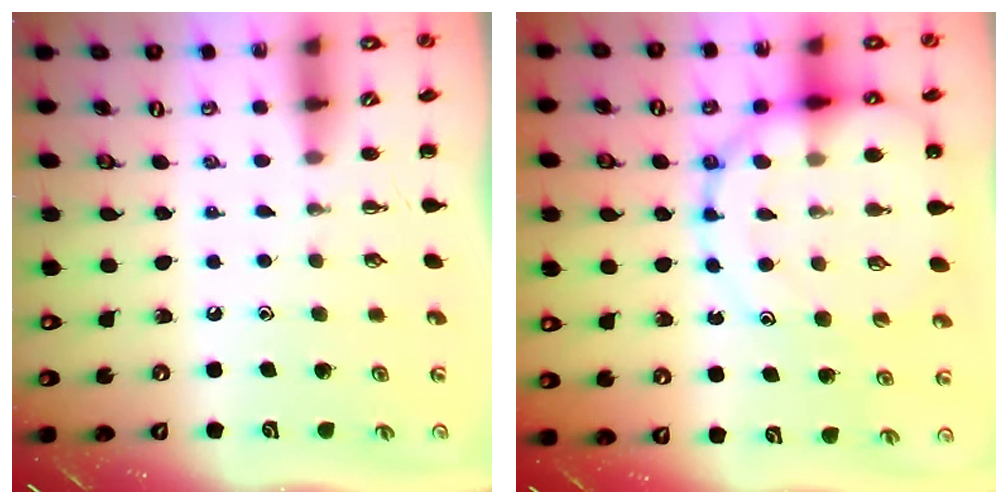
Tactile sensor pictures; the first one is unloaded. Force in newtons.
{"total": 15.8, "press": 15.5, "slide": 3.0}